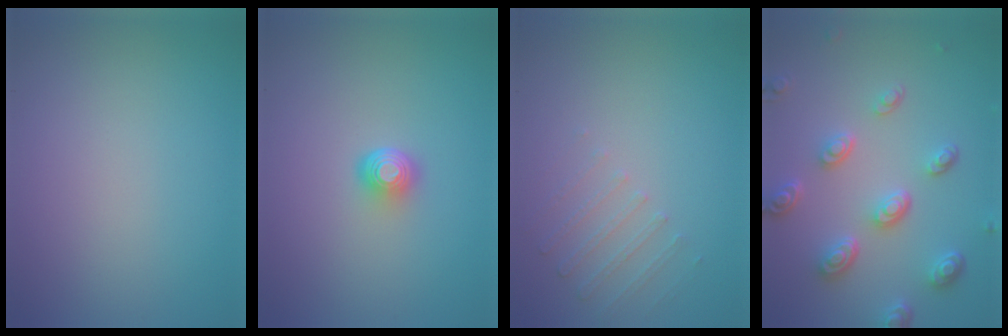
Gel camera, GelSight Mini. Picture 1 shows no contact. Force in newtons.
{"total": 2.1, "press": 1.4, "slide": 1.6}
{"total": 1.3, "press": 0.9, "slide": 1.0}
{"total": 5.0, "press": 3.8, "slide": 3.2}